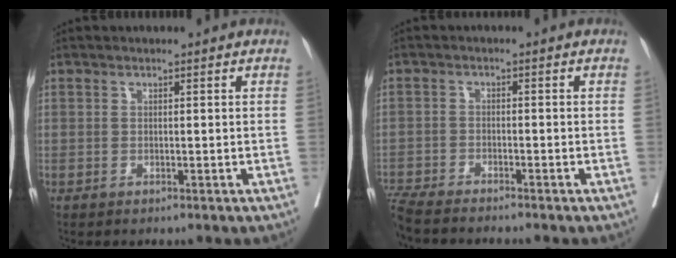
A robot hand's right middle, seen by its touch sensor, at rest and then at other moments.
{"total": 8.4, "force": [-7.7, 0.3, 3.3], "torque": [-0.050, -0.017, -0.130]}